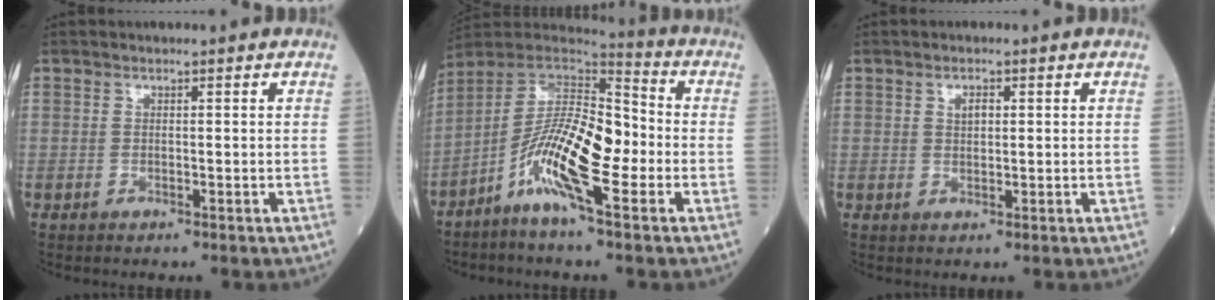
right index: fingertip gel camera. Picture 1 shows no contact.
{"total": 13.6, "force": [-4.4, 2.6, 12.6], "torque": [-0.231, 0.010, -0.085]}
{"total": 1.8, "force": [0.6, 0.9, 1.4], "torque": [-0.024, 0.001, 0.012]}